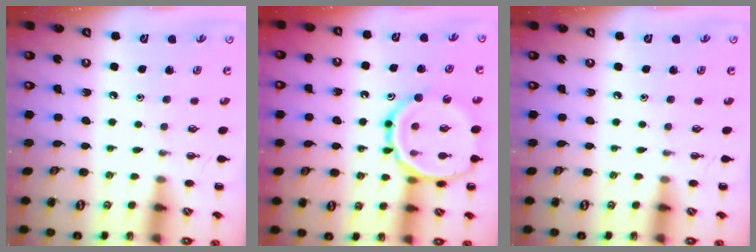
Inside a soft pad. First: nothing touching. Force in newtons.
{"total": 16.5, "press": 16.4, "slide": 1.7}
{"total": 0.0}